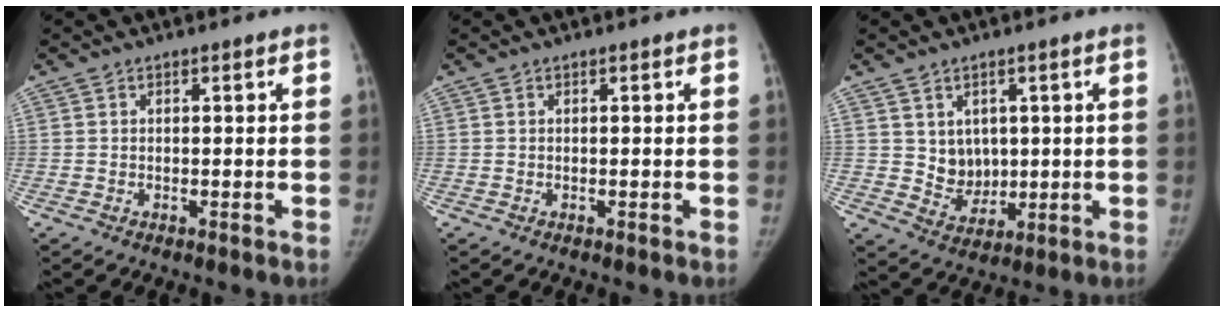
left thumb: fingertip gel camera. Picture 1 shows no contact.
{"total": 0.0}
{"total": 6.4, "force": [1.4, 5.3, 3.2], "torque": [-0.023, -0.016, 0.039]}